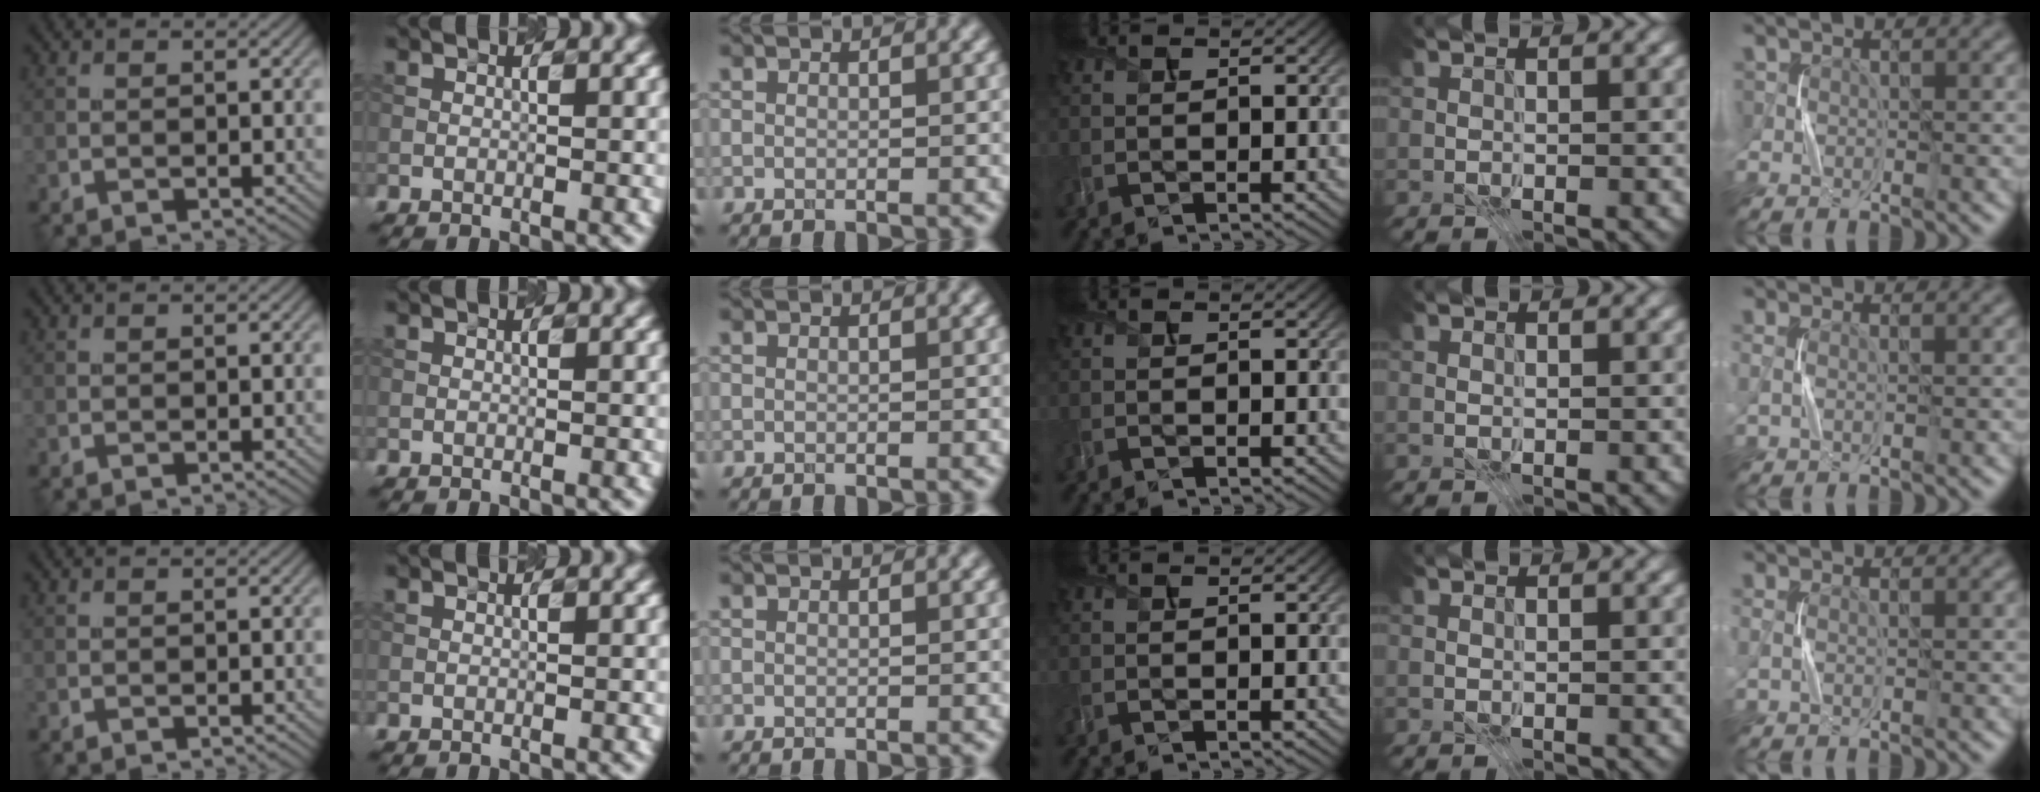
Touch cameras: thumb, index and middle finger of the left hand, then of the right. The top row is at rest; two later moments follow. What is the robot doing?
{"motion": "press", "object": "stapler"}